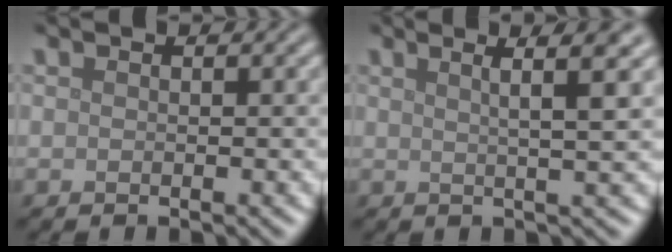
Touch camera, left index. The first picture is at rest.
{"total": 5.6, "force": [2.8, 1.3, 4.6], "torque": [-0.048, 0.028, 0.016]}